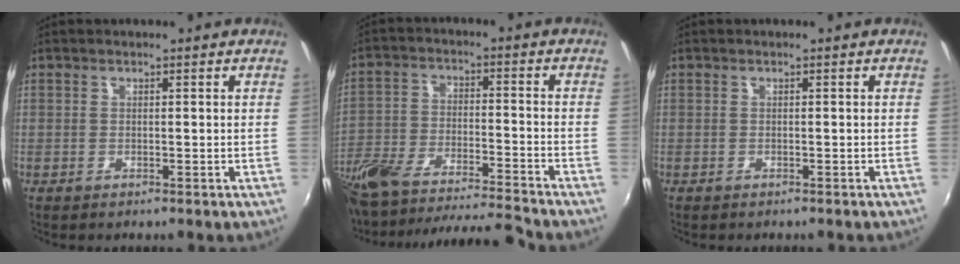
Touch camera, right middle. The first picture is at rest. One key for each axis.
{"total": 17.8, "fx": -15.0, "fy": 2.3, "fz": 9.3, "tx": -0.185, "ty": -0.046, "tz": -0.254}
{"total": 0.5, "fx": -0.5, "fy": 0.0, "fz": 0.2, "tx": -0.004, "ty": -0.001, "tz": -0.006}